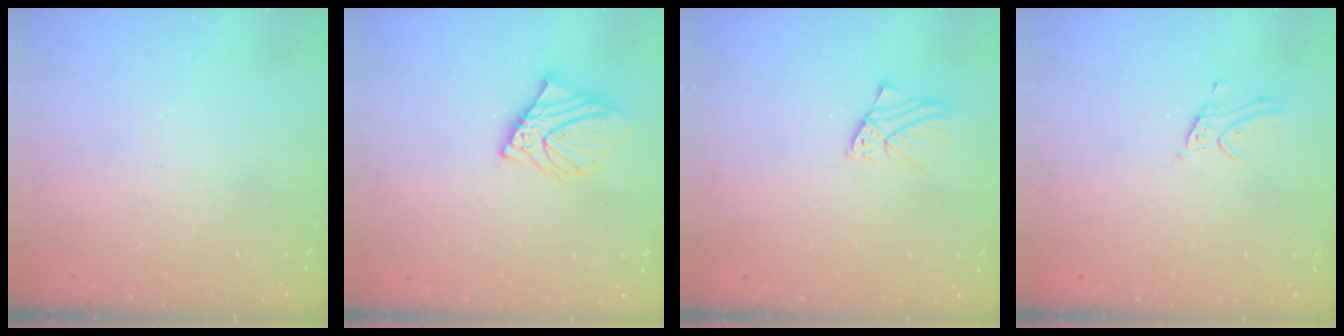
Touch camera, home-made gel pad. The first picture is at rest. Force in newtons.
{"total": 9.6, "press": 9.4, "slide": 1.8}
{"total": 2.9, "press": 2.9, "slide": 0.2}
{"total": 2.9, "press": 2.9, "slide": 0.2}